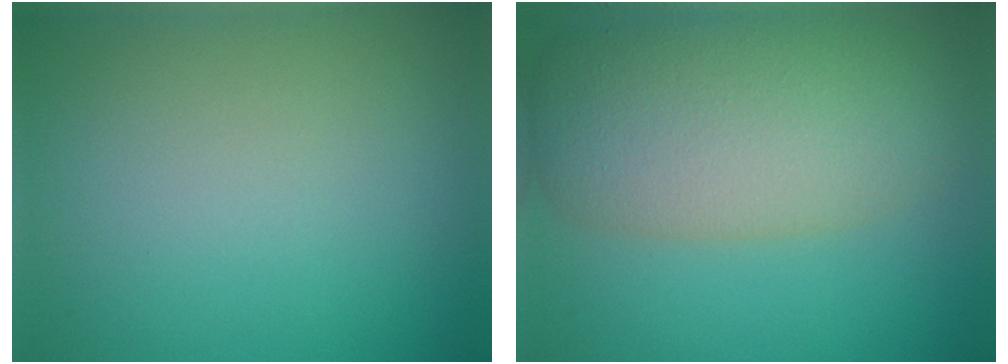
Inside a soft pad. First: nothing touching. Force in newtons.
{"total": 9.4, "press": 9.4, "slide": 0.5}